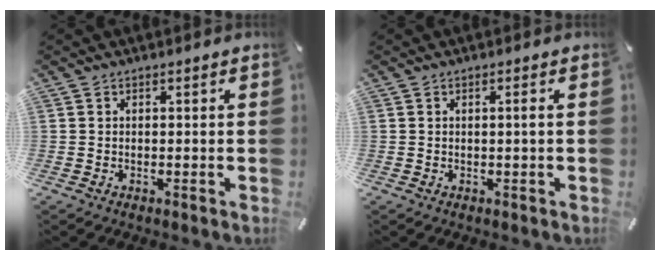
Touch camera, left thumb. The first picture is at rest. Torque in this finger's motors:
{"motor_torque": [-0.22, -0.24, -0.04, 0.22, -0.01]}